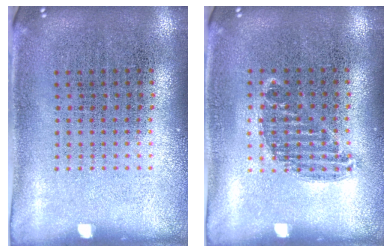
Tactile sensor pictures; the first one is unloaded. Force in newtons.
{"total": 0.8, "press": 0.7, "slide": 0.4}